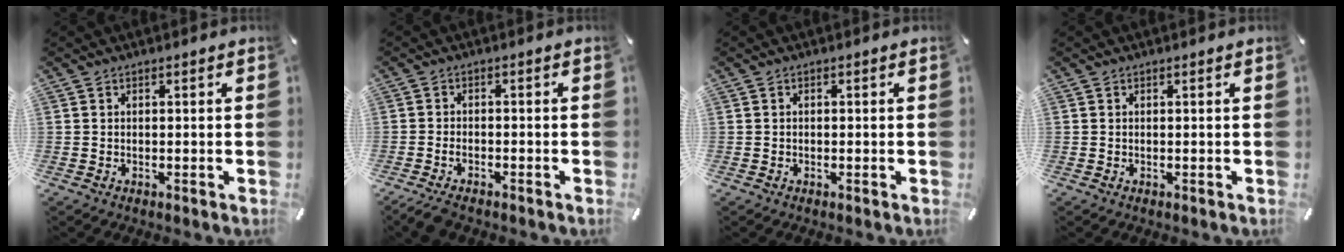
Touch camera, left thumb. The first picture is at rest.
{"total": 2.9, "force": [-2.1, 1.2, 1.6], "torque": [-0.041, 0.006, -0.044]}
{"total": 0.5, "force": [-0.2, 0.4, 0.3], "torque": [-0.005, 0.002, -0.005]}
{"total": 0.0}